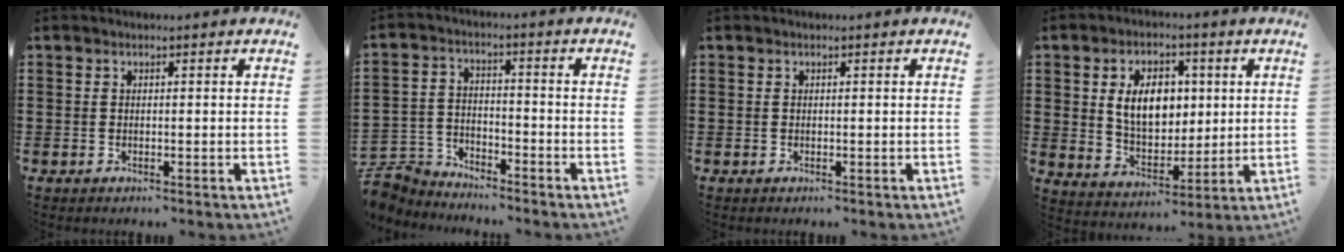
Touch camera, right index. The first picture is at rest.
{"total": 5.6, "force": [-5.5, 1.4, 0.1], "torque": [-0.031, 0.002, -0.119]}
{"total": 0.0}
{"total": 8.8, "force": [1.8, 6.0, 6.2], "torque": [-0.121, 0.010, 0.026]}